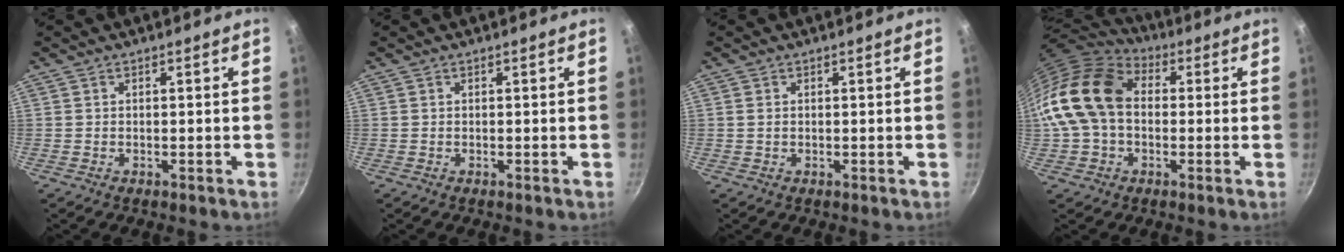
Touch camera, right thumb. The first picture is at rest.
{"total": 0.0}
{"total": 0.9, "force": [0.2, 0.6, 0.6], "torque": [-0.011, 0.002, 0.003]}
{"total": 18.5, "force": [0.7, 13.4, 12.7], "torque": [-0.234, 0.040, 0.001]}